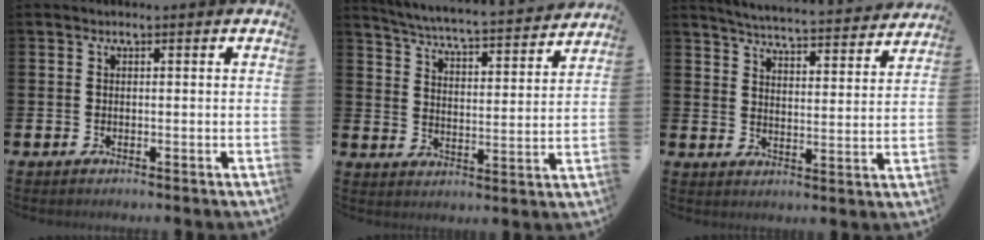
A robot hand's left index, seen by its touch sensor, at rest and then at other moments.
{"total": 5.7, "force": [5.5, 0.1, 1.5], "torque": [-0.058, -0.045, 0.092]}
{"total": 5.2, "force": [5.1, 0.1, 0.9], "torque": [-0.038, -0.042, 0.086]}